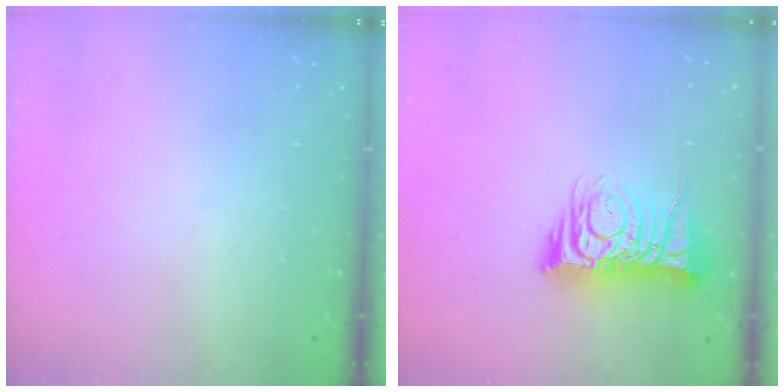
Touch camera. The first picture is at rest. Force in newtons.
{"total": 10.8, "press": 10.8, "slide": 0.7}